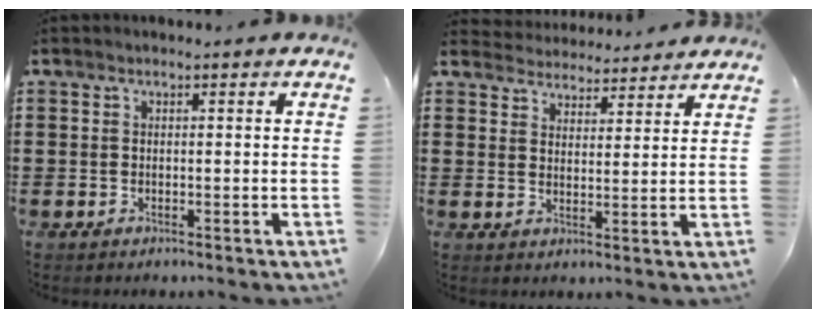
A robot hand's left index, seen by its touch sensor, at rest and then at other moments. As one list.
[{"total": 3.9, "force": [3.9, 0.5, -0.3], "torque": [-0.012, -0.019, 0.070]}]